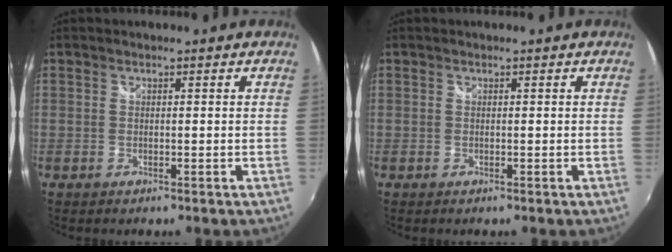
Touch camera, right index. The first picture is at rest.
{"total": 0.0}